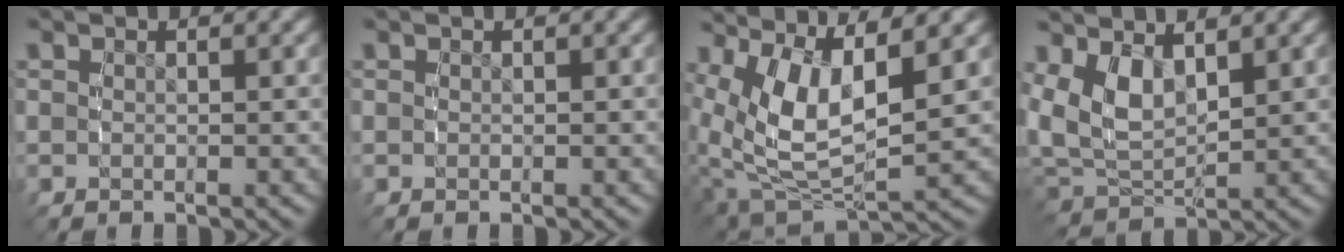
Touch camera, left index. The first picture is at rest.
{"total": 0.0}
{"total": 8.2, "force": [0.4, 4.7, 6.7], "torque": [-0.138, -0.035, 0.030]}
{"total": 7.3, "force": [1.6, 5.5, 4.4], "torque": [-0.109, -0.014, 0.030]}